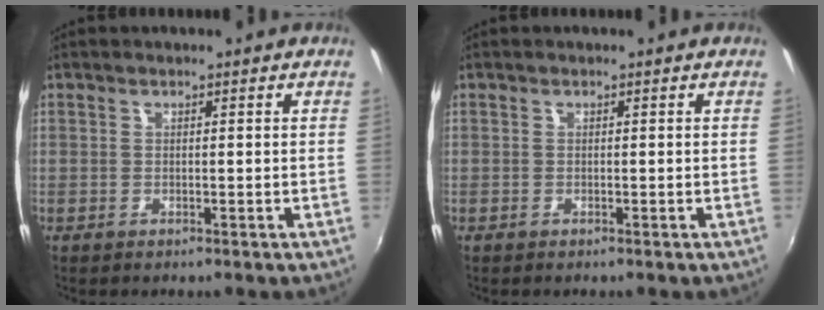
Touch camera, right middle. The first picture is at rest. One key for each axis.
{"total": 0.0}